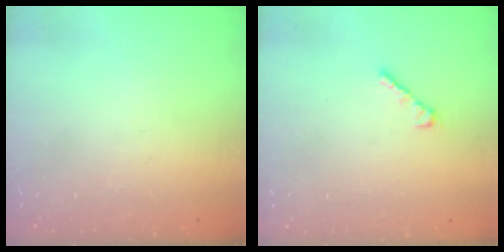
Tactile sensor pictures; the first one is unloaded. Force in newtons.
{"total": 4.1, "press": 4.1, "slide": 0.9}